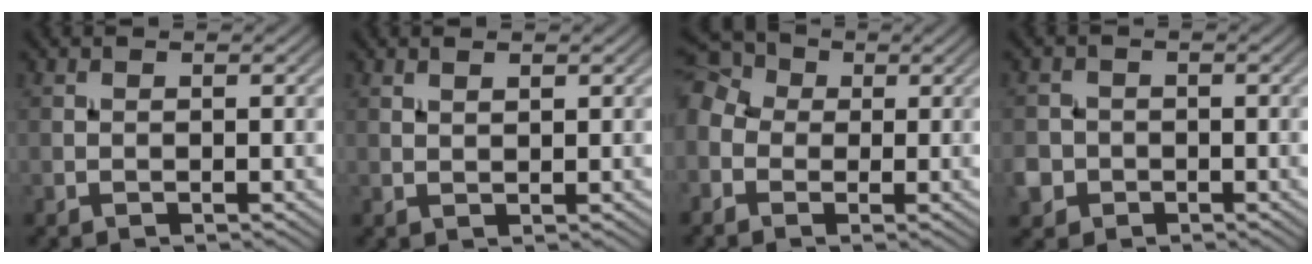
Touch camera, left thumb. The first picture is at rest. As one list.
[{"total": 1.0, "force": [0.7, 0.5, 0.6], "torque": [-0.010, -0.005, 0.018]}, {"total": 7.3, "force": [-0.3, 6.0, 4.0], "torque": [-0.124, 0.011, -0.017]}, {"total": 3.1, "force": [-1.3, 2.8, 0.6], "torque": [-0.015, -0.007, -0.029]}]